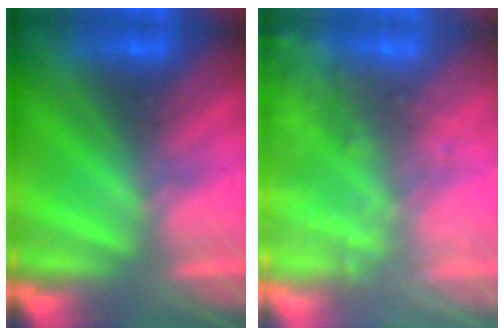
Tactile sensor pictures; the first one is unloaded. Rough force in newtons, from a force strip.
{"total": 8.4}